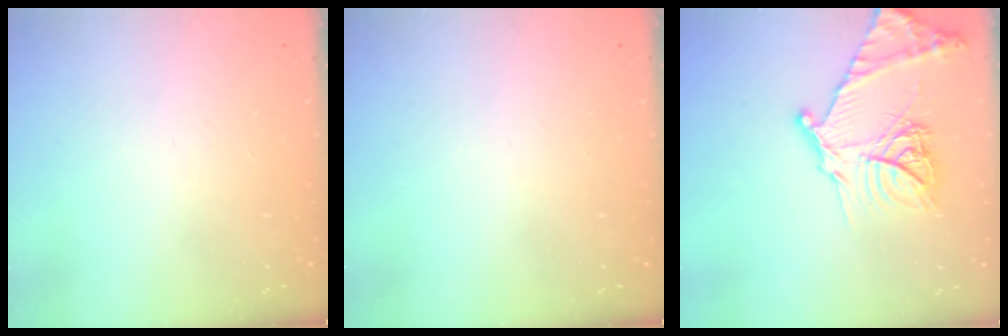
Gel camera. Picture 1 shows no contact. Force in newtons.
{"total": 0.0}
{"total": 20.3, "press": 20.3, "slide": 1.7}